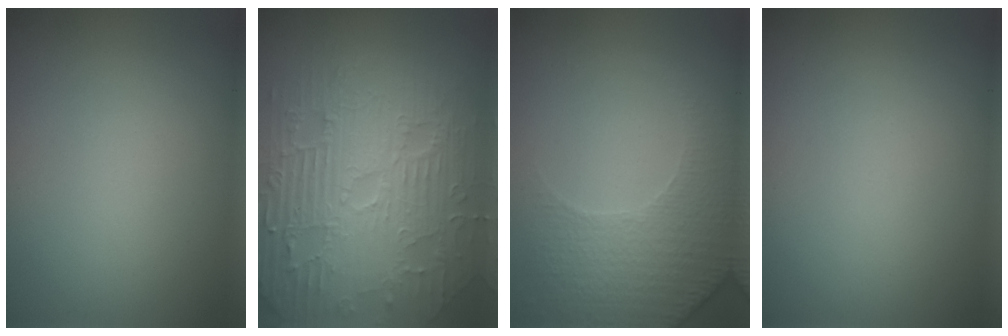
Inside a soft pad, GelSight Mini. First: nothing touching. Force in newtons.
{"total": 11.2, "press": 7.3, "slide": 8.5}
{"total": 4.9, "press": 3.5, "slide": 3.5}
{"total": 0.0}